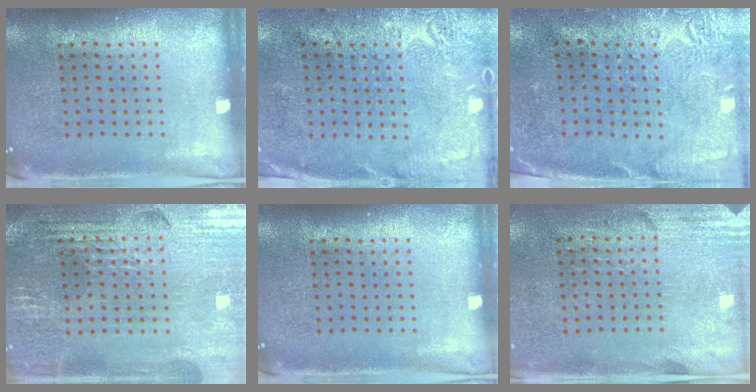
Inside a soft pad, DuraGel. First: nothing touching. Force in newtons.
{"total": 2.6, "press": 2.2, "slide": 1.4}
{"total": 2.7, "press": 2.2, "slide": 1.5}
{"total": 2.7, "press": 2.7, "slide": 0.5}
{"total": 0.0}
{"total": 2.8, "press": 2.5, "slide": 1.4}